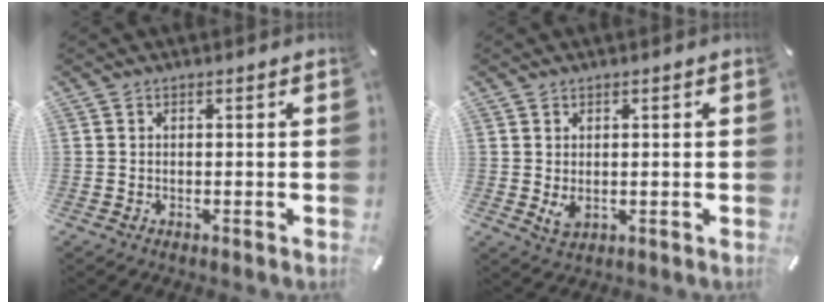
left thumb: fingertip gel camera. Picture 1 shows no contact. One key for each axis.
{"total": 3.1, "fx": 0.0, "fy": 2.1, "fz": 2.3, "tx": -0.046, "ty": -0.007, "tz": -0.002}